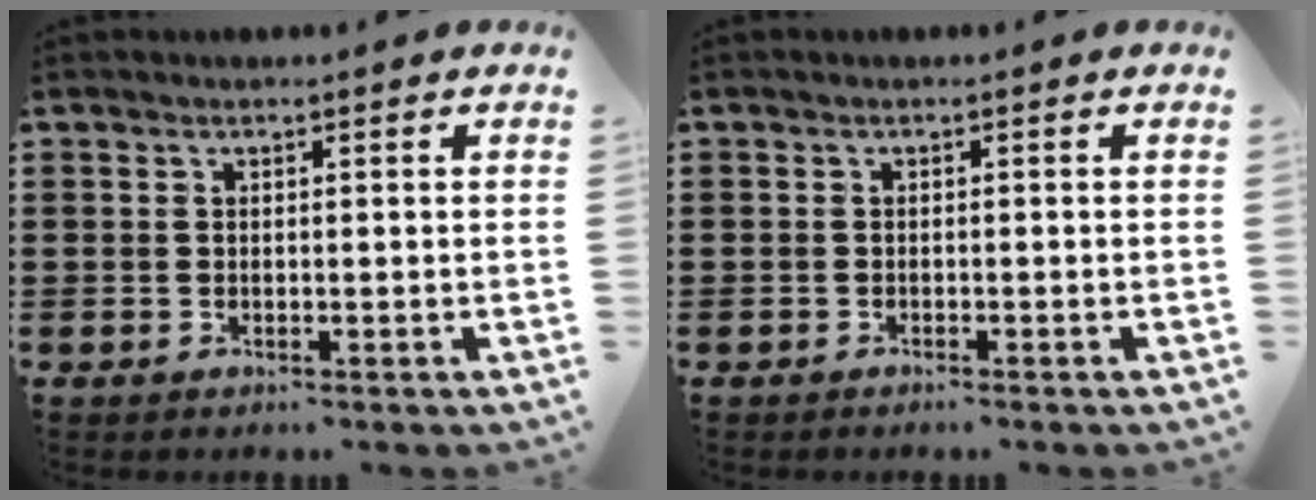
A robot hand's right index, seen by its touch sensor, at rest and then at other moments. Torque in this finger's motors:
{"motor_torque": [-1.00, 1.14, -0.97, -0.21]}